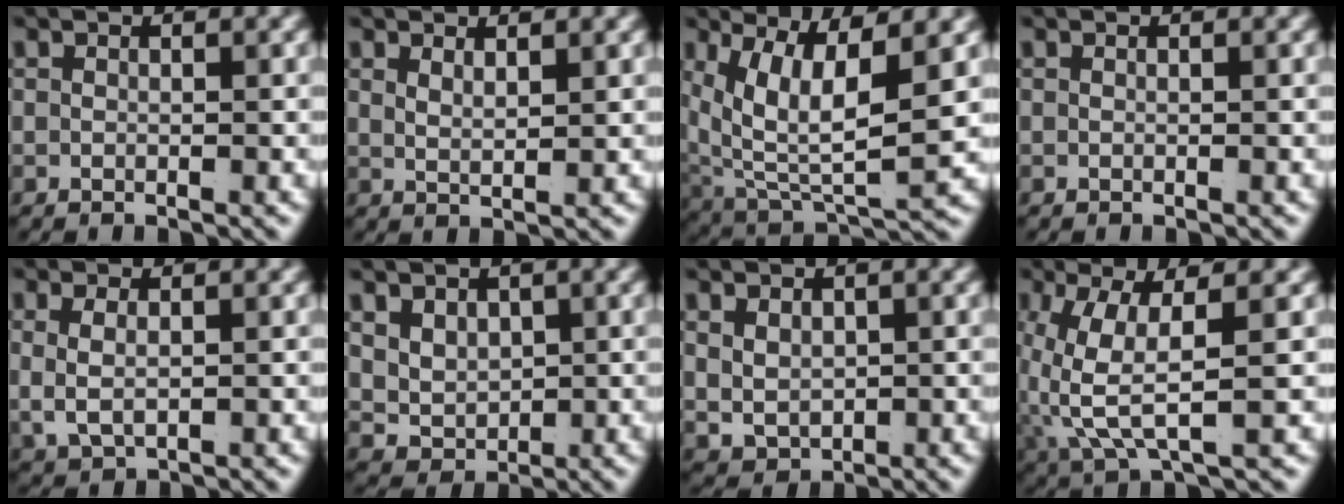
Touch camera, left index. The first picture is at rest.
{"total": 1.5, "force": [1.2, -0.3, 0.8], "torque": [-0.017, -0.013, 0.035]}
{"total": 9.7, "force": [1.4, 6.3, 7.3], "torque": [-0.152, -0.037, 0.040]}
{"total": 0.0}
{"total": 3.0, "force": [0.4, 2.0, 2.2], "torque": [-0.055, -0.009, 0.022]}
{"total": 5.2, "force": [0.4, 4.7, 2.2], "torque": [-0.062, -0.036, 0.021]}
{"total": 3.8, "force": [0.0, 3.2, 1.9], "torque": [-0.050, -0.031, 0.021]}
{"total": 6.9, "force": [0.1, 3.2, 6.1], "torque": [-0.123, -0.014, 0.015]}